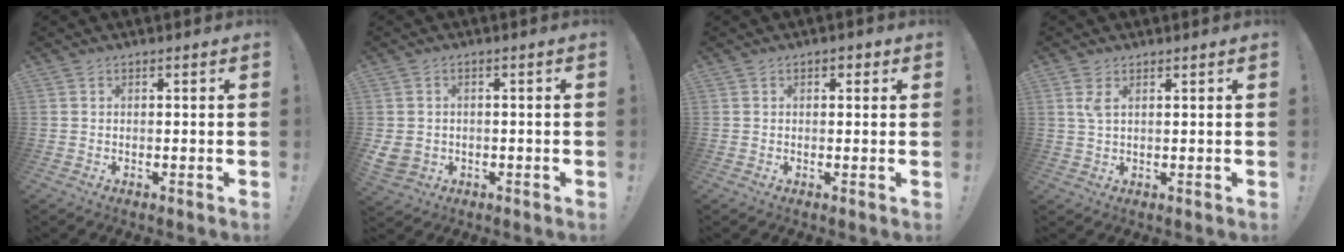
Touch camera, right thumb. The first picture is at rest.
{"total": 4.1, "force": [-0.4, 3.7, 1.7], "torque": [-0.041, -0.005, -0.006]}
{"total": 1.3, "force": [0.3, 1.0, 0.8], "torque": [-0.007, 0.002, 0.001]}
{"total": 3.0, "force": [1.4, 1.3, 2.4], "torque": [-0.047, 0.001, 0.023]}